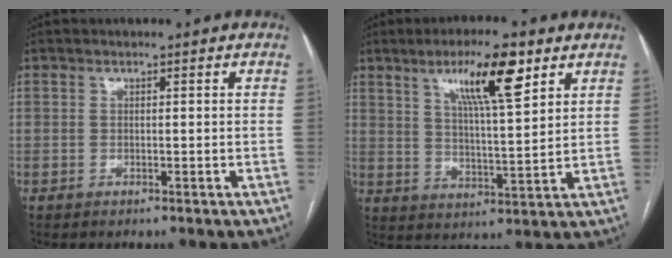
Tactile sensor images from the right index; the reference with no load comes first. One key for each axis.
{"total": 11.4, "fx": 6.2, "fy": 1.6, "fz": 9.4, "tx": -0.164, "ty": 0.003, "tz": 0.104}